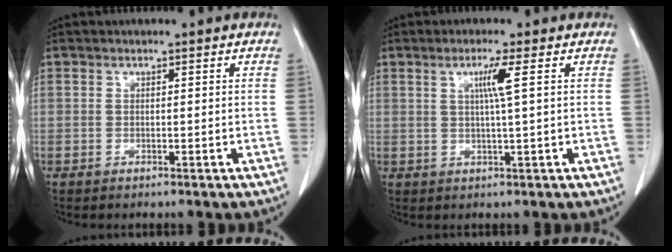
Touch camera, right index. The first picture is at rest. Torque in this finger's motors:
{"motor_torque": [0.37, 0.33, 0.08, 0.06]}